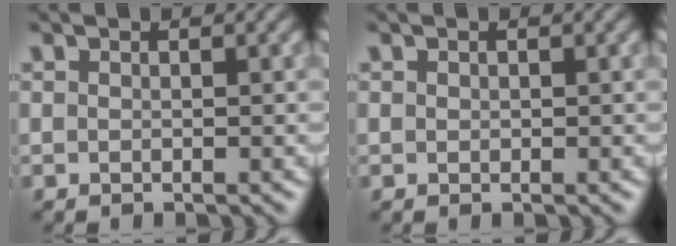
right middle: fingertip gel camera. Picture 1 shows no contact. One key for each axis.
{"total": 0.0}